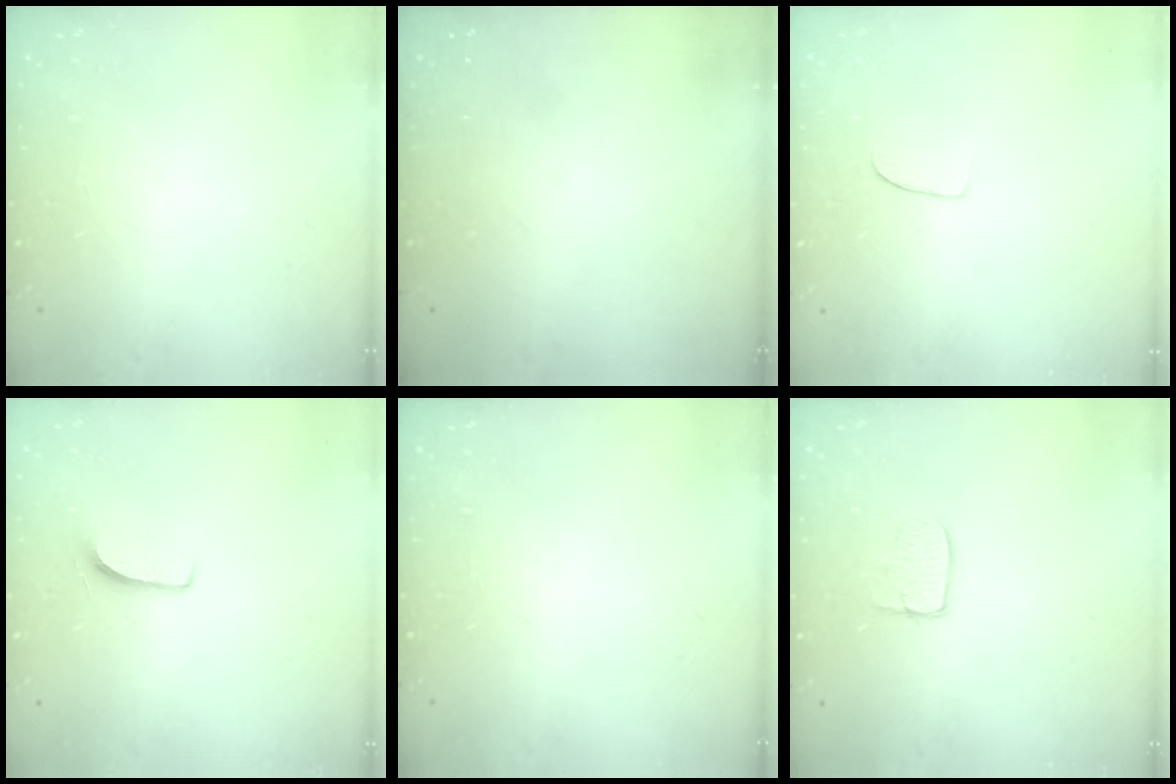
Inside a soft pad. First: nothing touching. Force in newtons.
{"total": 0.0}
{"total": 5.2, "press": 5.2, "slide": 0.3}
{"total": 5.8, "press": 5.8, "slide": 0.5}
{"total": 0.0}
{"total": 6.7, "press": 6.7, "slide": 0.4}